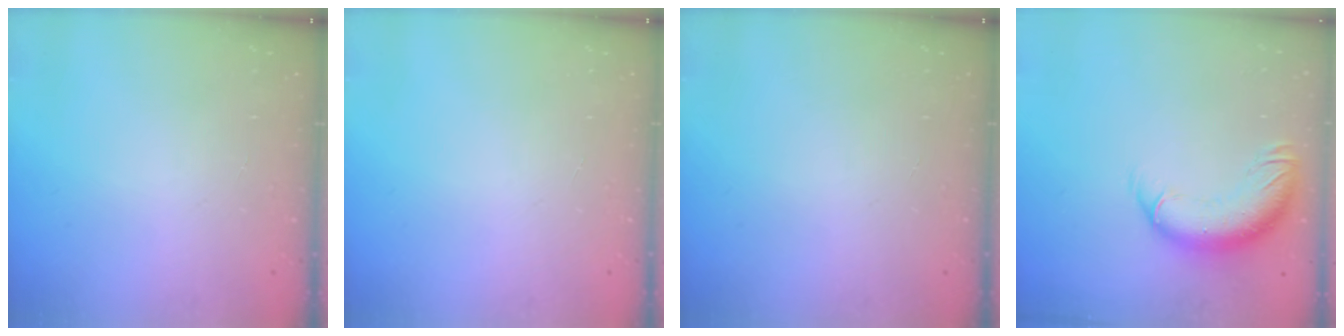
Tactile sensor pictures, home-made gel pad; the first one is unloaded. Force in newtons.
{"total": 0.0}
{"total": 0.0}
{"total": 13.0, "press": 12.6, "slide": 3.4}